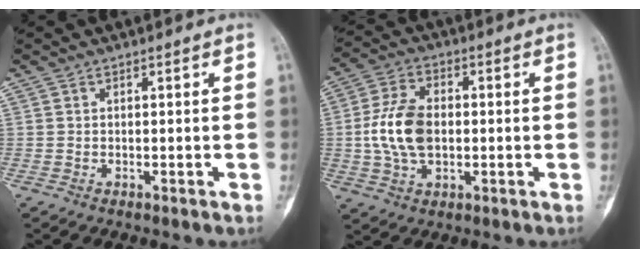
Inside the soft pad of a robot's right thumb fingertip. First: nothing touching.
{"total": 11.3, "force": [-0.3, 7.1, 8.7], "torque": [-0.167, 0.011, -0.007]}